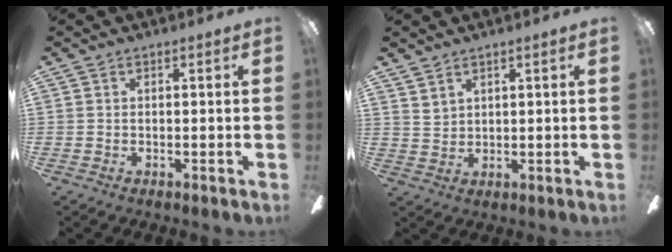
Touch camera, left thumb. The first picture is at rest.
{"total": 2.9, "force": [2.5, 1.3, 0.1], "torque": [-0.006, -0.011, 0.051]}